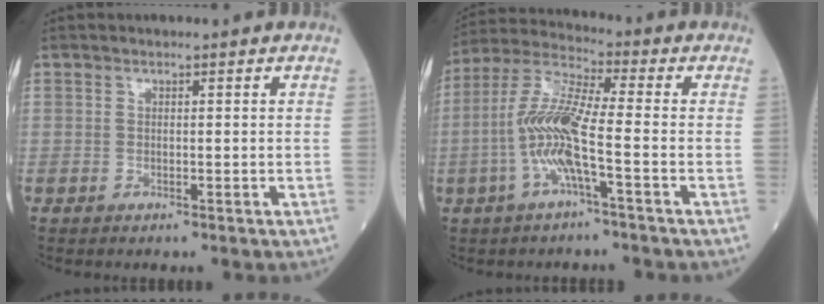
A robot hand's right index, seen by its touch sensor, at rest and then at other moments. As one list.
[{"total": 10.1, "force": [-2.6, 0.8, 9.7], "torque": [-0.214, 0.012, -0.056]}]